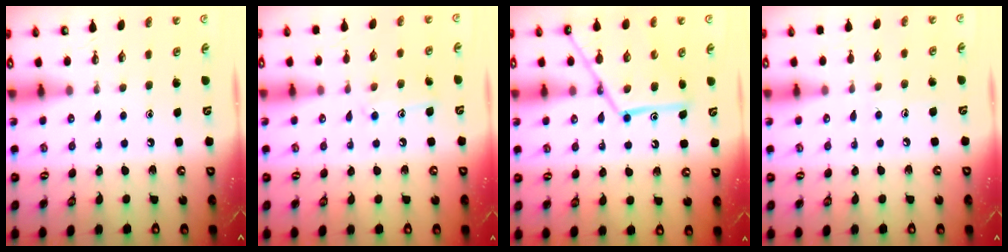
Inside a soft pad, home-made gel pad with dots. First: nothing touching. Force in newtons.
{"total": 9.3, "press": 9.2, "slide": 0.6}
{"total": 17.2, "press": 17.2, "slide": 1.5}
{"total": 5.2, "press": 5.1, "slide": 0.5}